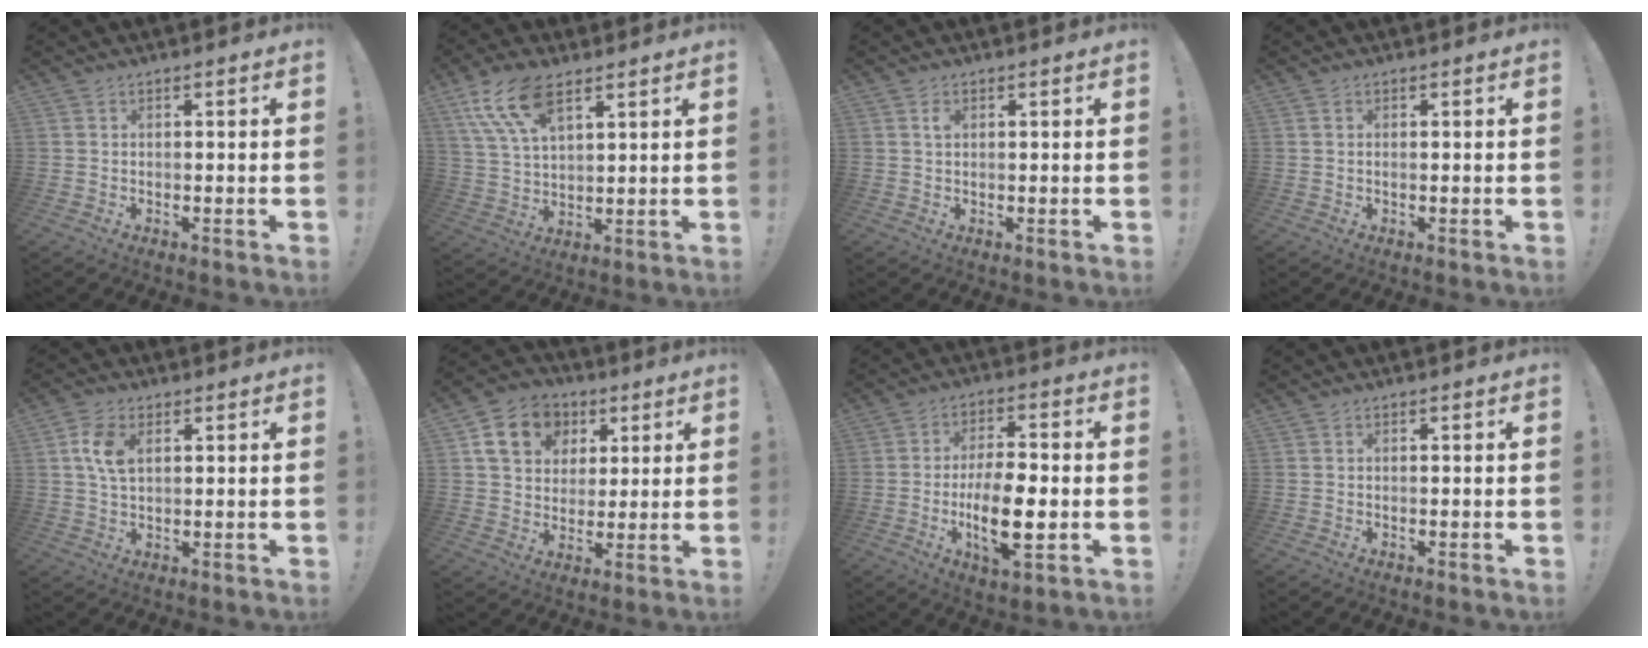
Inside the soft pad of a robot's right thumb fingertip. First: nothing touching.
{"total": 12.8, "force": [7.6, 5.7, 8.6], "torque": [-0.172, -0.021, 0.141]}
{"total": 1.4, "force": [0.6, 0.8, 1.0], "torque": [-0.013, -0.001, 0.008]}
{"total": 0.6, "force": [0.0, 0.2, 0.5], "torque": [-0.007, -0.001, -0.001]}
{"total": 7.1, "force": [2.2, 4.3, 5.3], "torque": [-0.102, -0.003, 0.036]}
{"total": 13.7, "force": [5.8, 10.9, 5.9], "torque": [-0.082, -0.019, 0.115]}
{"total": 13.3, "force": [-2.9, 4.7, 12.1], "torque": [-0.219, 0.000, -0.055]}
{"total": 0.0}